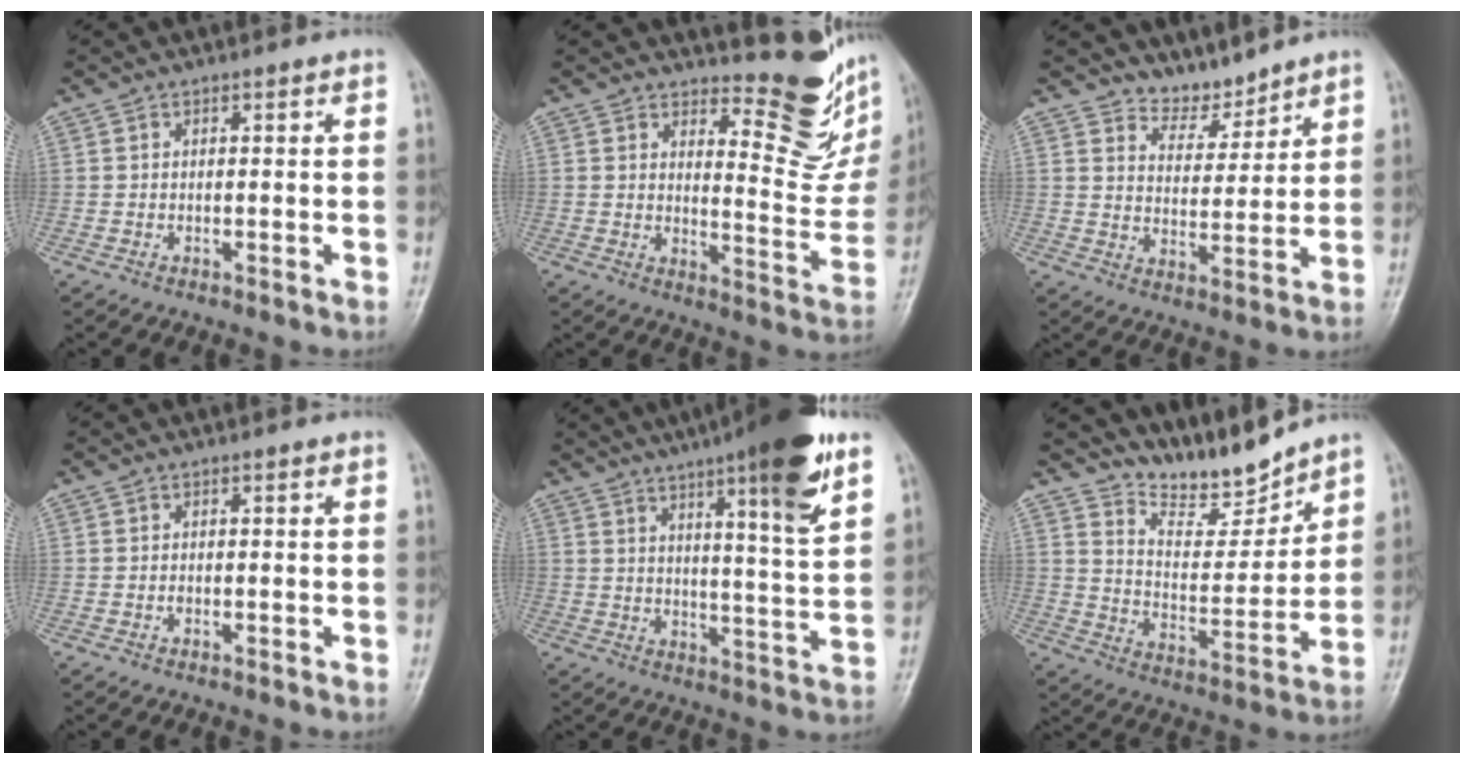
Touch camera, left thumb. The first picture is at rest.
{"total": 13.4, "force": [10.6, 4.5, 7.0], "torque": [-0.056, -0.109, 0.134]}
{"total": 5.6, "force": [5.2, 1.9, 0.1], "torque": [0.022, -0.053, 0.101]}
{"total": 0.7, "force": [0.0, 0.5, 0.5], "torque": [-0.003, 0.002, -0.001]}
{"total": 17.2, "force": [10.0, 2.3, 13.9], "torque": [-0.190, -0.046, 0.146]}
{"total": 10.9, "force": [10.2, 2.4, 2.8], "torque": [-0.016, -0.079, 0.191]}